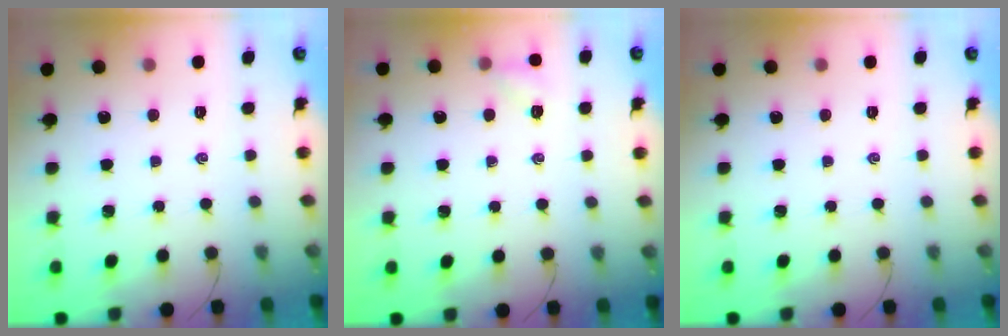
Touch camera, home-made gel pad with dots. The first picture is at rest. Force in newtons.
{"total": 4.2, "press": 4.0, "slide": 1.3}
{"total": 0.0}